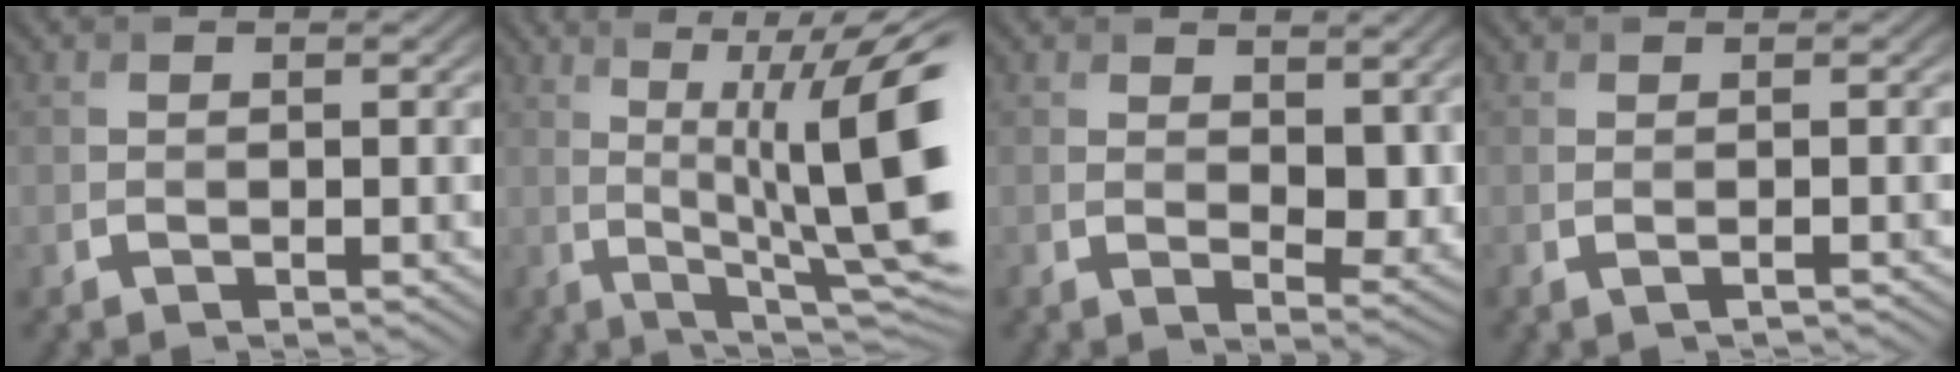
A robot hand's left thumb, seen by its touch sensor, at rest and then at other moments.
{"total": 15.6, "force": [0.9, 3.4, 15.2], "torque": [-0.206, 0.015, 0.031]}
{"total": 6.2, "force": [2.1, 3.2, 4.9], "torque": [-0.078, -0.012, 0.042]}
{"total": 0.7, "force": [0.0, -0.1, 0.7], "torque": [-0.008, 0.005, -0.004]}